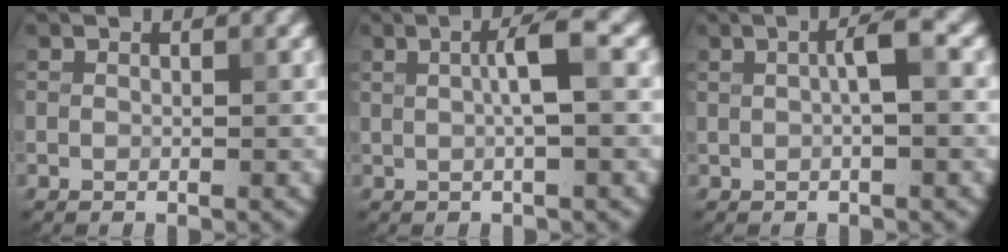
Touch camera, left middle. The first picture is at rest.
{"total": 3.2, "force": [0.5, 0.5, 3.2], "torque": [-0.051, 0.010, 0.003]}
{"total": 2.4, "force": [0.3, 0.3, 2.3], "torque": [-0.040, 0.011, 0.004]}